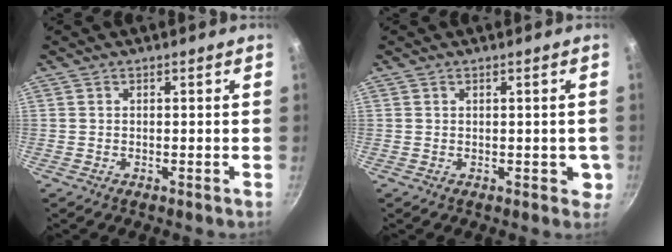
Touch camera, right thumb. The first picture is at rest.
{"total": 2.5, "force": [-0.1, 1.8, 1.7], "torque": [-0.004, 0.002, 0.000]}